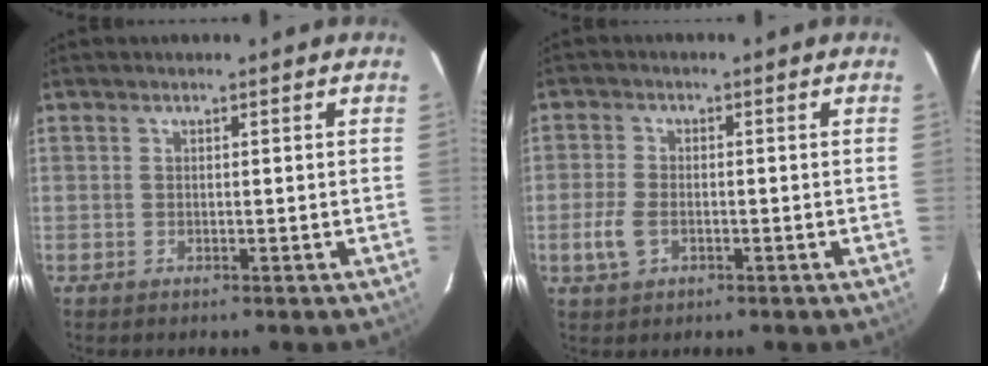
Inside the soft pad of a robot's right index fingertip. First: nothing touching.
{"total": 4.5, "force": [-1.6, 2.7, 3.3], "torque": [-0.083, -0.001, -0.029]}